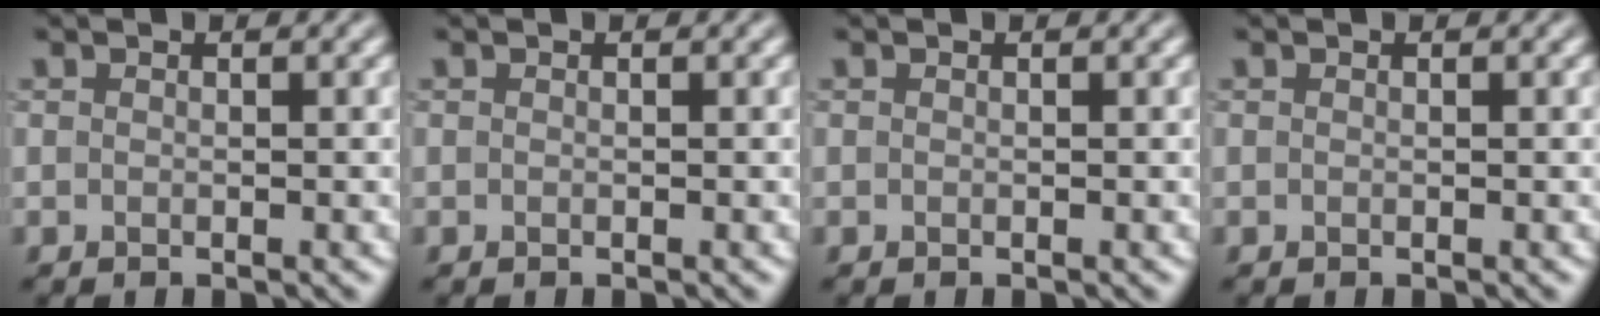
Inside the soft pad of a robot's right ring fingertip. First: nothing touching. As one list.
[{"total": 0.0}, {"total": 0.0}, {"total": 0.0}]